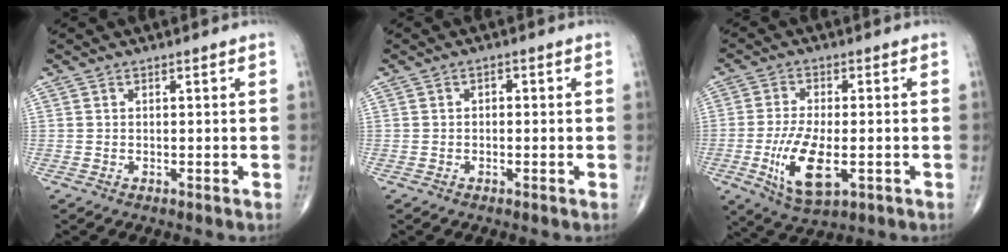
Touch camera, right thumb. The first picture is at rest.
{"total": 0.9, "force": [-0.1, 0.7, 0.6], "torque": [0.001, 0.004, -0.007]}
{"total": 10.9, "force": [-2.8, 4.6, 9.4], "torque": [-0.183, -0.007, -0.045]}